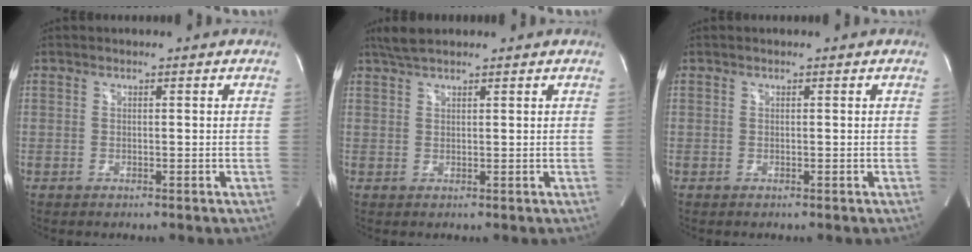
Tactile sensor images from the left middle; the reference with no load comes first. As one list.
[{"total": 3.1, "force": [2.7, 0.4, 1.5], "torque": [-0.038, 0.014, 0.055]}, {"total": 0.0}]